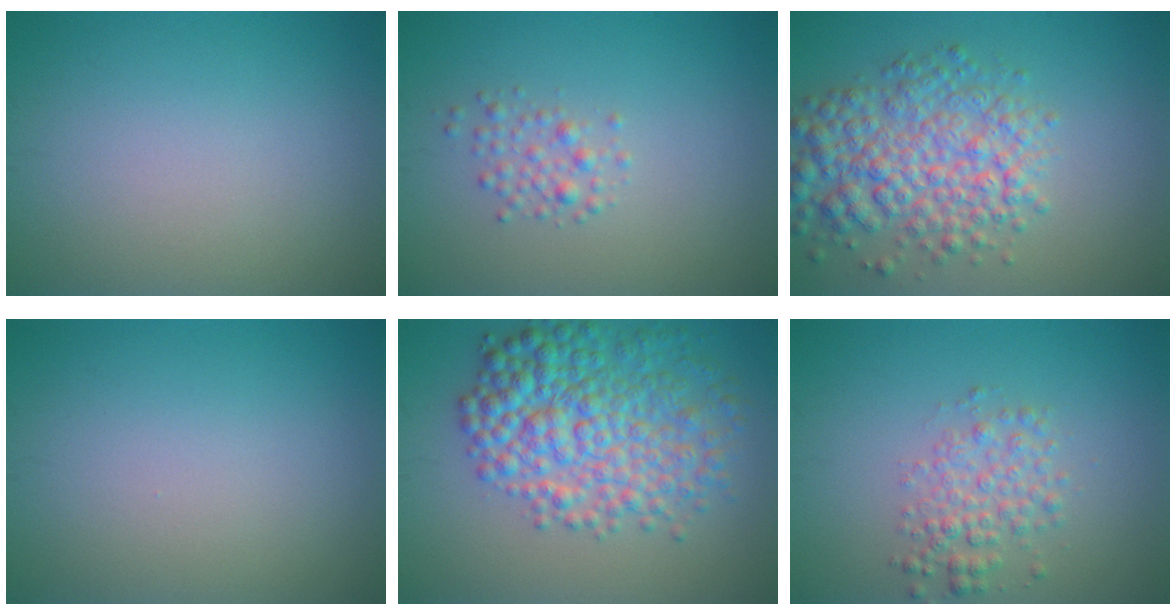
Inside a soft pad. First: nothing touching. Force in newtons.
{"total": 1.6, "press": 1.6, "slide": 0.1}
{"total": 6.7, "press": 6.7, "slide": 0.2}
{"total": 0.0}
{"total": 7.9, "press": 7.9, "slide": 0.1}
{"total": 2.9, "press": 2.9, "slide": 0.1}